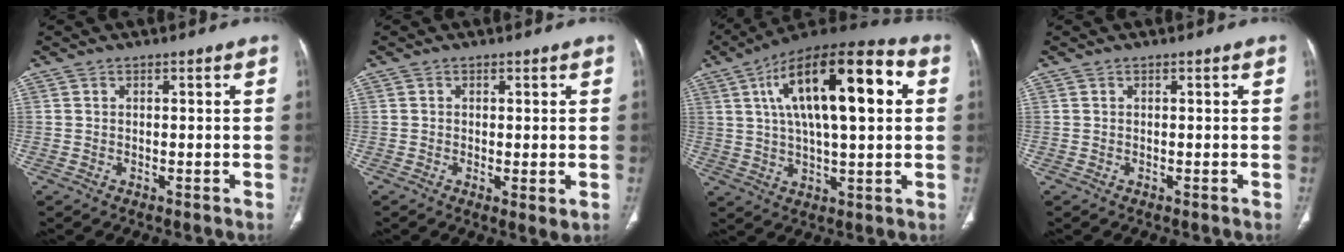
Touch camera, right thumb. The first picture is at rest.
{"total": 2.4, "force": [-0.3, 0.7, 2.3], "torque": [-0.042, -0.011, -0.007]}
{"total": 22.8, "force": [5.9, 8.3, 20.4], "torque": [-0.328, 0.016, 0.086]}
{"total": 0.0}